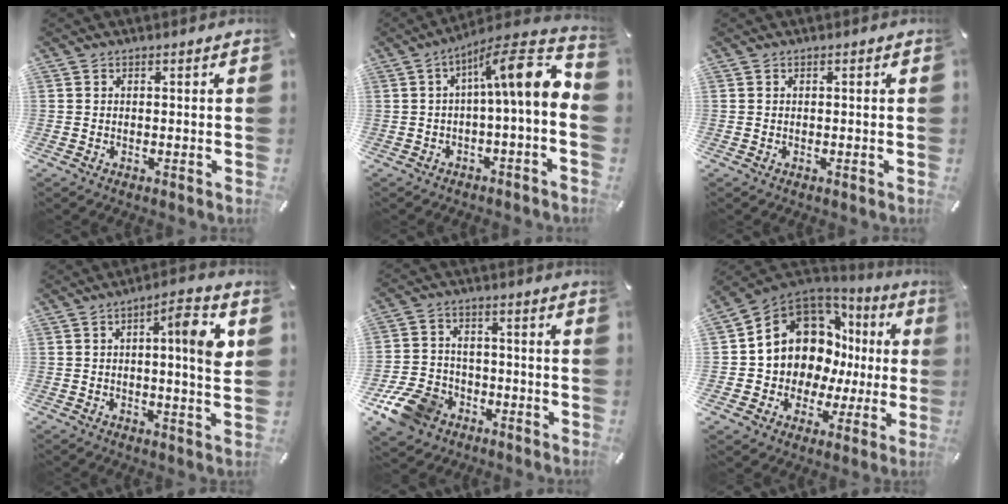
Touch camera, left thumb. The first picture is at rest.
{"total": 13.0, "force": [1.7, 2.5, 12.7], "torque": [-0.201, -0.010, 0.020]}
{"total": 0.0}
{"total": 9.8, "force": [2.2, 1.6, 9.4], "torque": [-0.138, -0.007, 0.025]}
{"total": 11.1, "force": [-5.8, 8.5, 4.3], "torque": [-0.086, 0.044, -0.102]}
{"total": 13.3, "force": [3.9, 11.2, 5.9], "torque": [-0.110, -0.043, 0.083]}